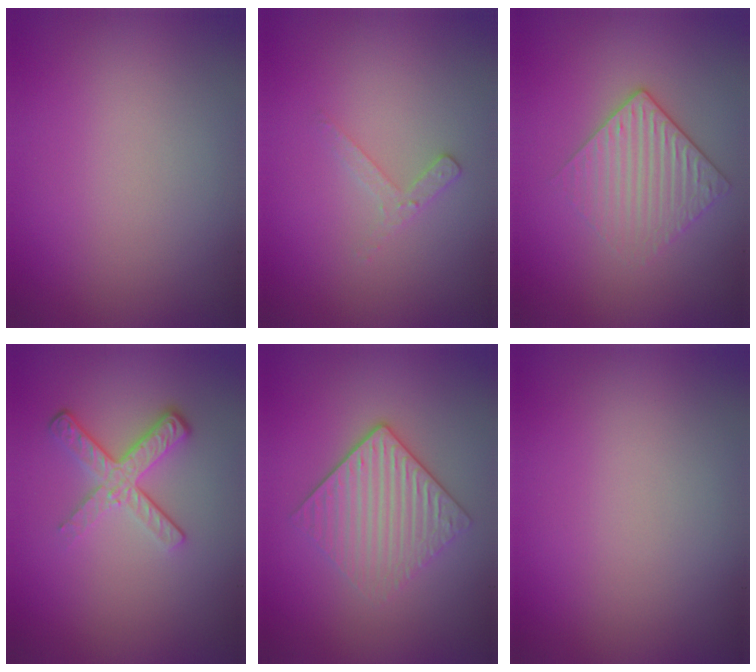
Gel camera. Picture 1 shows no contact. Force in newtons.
{"total": 1.6, "press": 1.5, "slide": 0.4}
{"total": 2.9, "press": 2.6, "slide": 1.2}
{"total": 3.7, "press": 2.6, "slide": 2.6}
{"total": 3.8, "press": 3.2, "slide": 2.1}
{"total": 0.0}